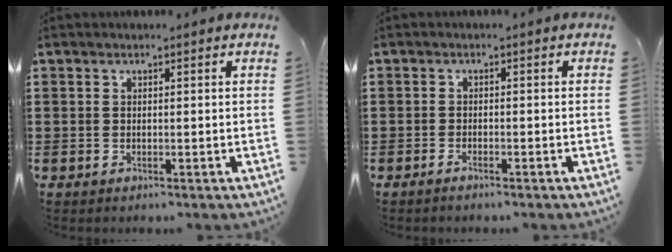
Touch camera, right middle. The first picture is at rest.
{"total": 1.0, "force": [-0.8, 0.1, 0.5], "torque": [-0.012, -0.005, -0.014]}